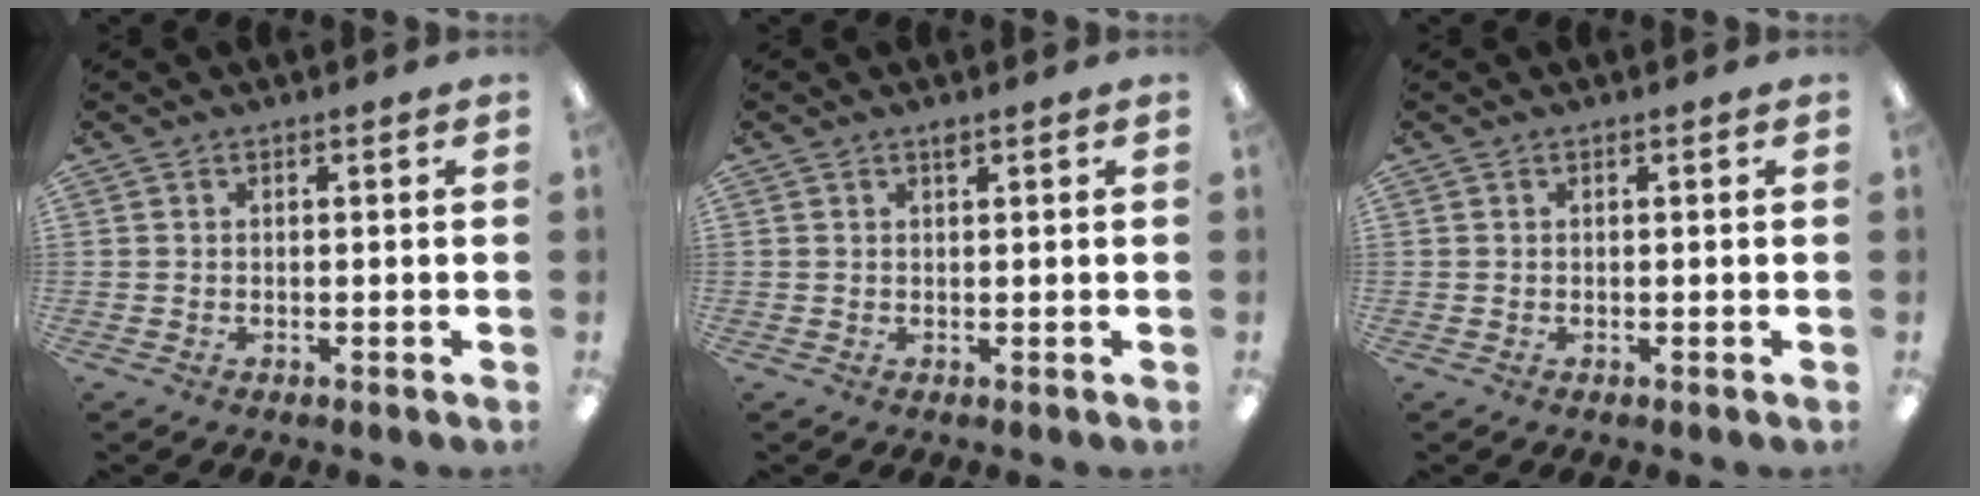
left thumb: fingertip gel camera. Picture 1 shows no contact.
{"total": 1.1, "force": [0.9, 0.2, 0.6], "torque": [-0.014, 0.000, 0.016]}
{"total": 0.0}